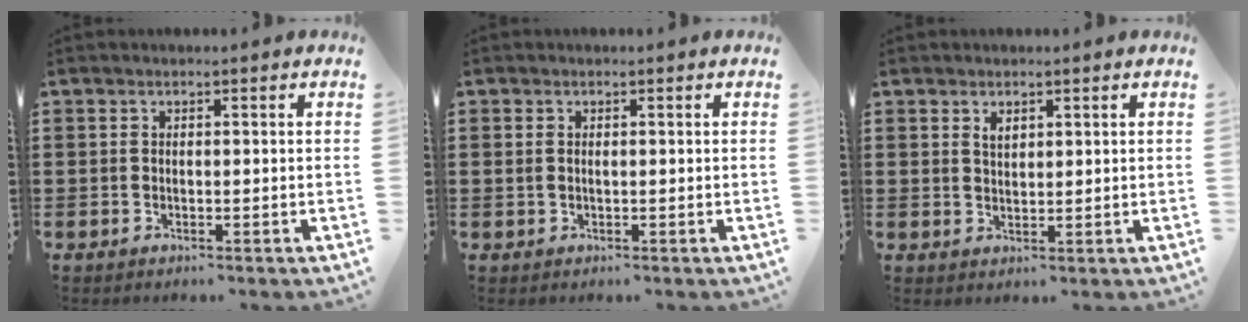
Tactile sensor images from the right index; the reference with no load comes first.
{"total": 0.8, "force": [0.2, 0.4, 0.7], "torque": [-0.015, 0.003, 0.003]}
{"total": 1.7, "force": [1.1, 0.9, 0.8], "torque": [-0.018, 0.004, 0.020]}